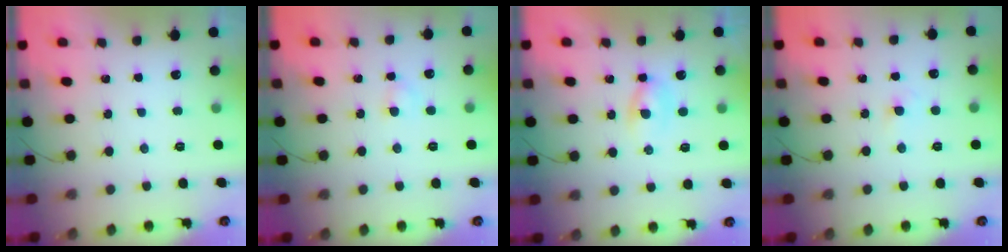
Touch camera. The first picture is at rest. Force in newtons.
{"total": 3.2, "press": 3.1, "slide": 1.0}
{"total": 2.2, "press": 2.0, "slide": 0.9}
{"total": 1.8, "press": 1.6, "slide": 0.7}